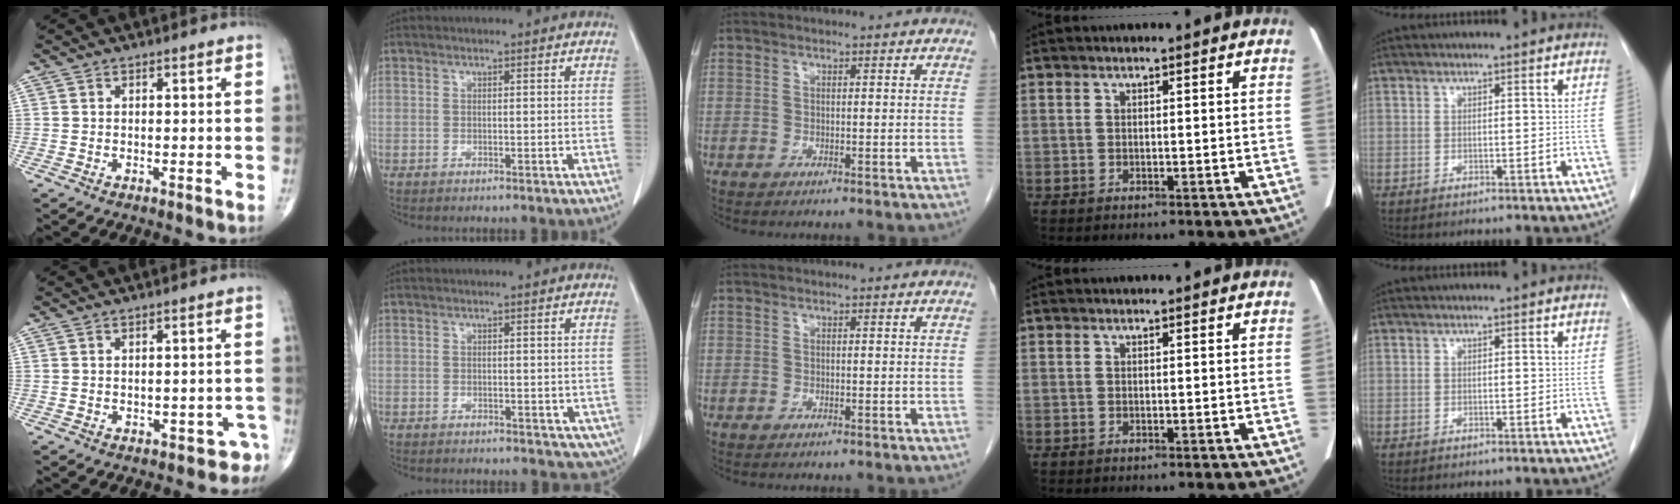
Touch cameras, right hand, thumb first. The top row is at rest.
{"thumb": {"total": 3.0, "force": [-1.9, 2.2, 0.7], "torque": [0.010, 0.029, -0.022]}, "index": {"total": 4.3, "force": [-0.8, 2.6, 3.4], "torque": [-0.024, -0.007, -0.005]}}